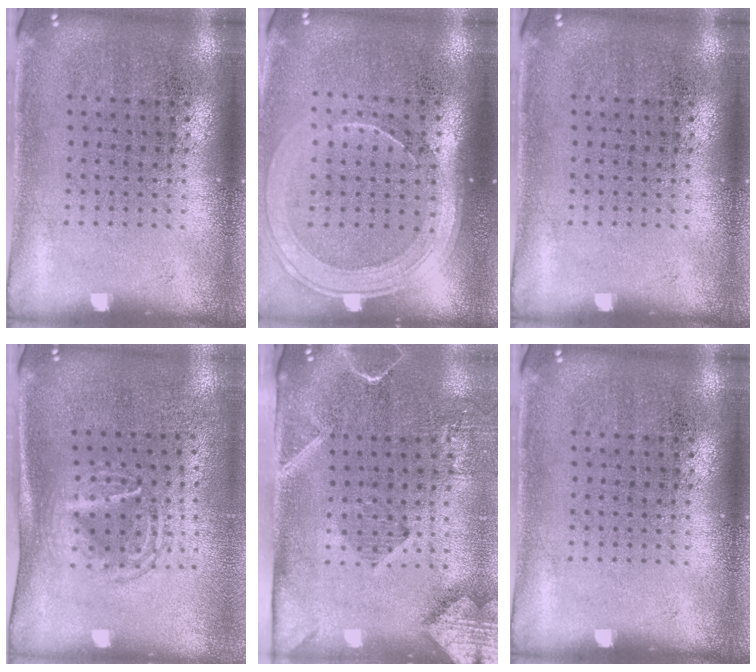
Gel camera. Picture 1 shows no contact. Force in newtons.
{"total": 1.8, "press": 1.6, "slide": 0.8}
{"total": 0.0}
{"total": 1.7, "press": 1.3, "slide": 1.1}
{"total": 2.9, "press": 2.1, "slide": 2.0}
{"total": 0.0}